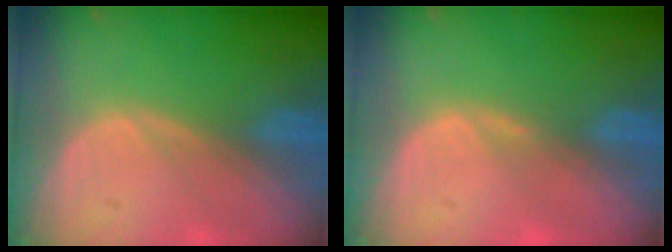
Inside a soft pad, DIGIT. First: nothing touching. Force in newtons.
{"total": 0.7, "press": 0.7, "slide": 0.2}